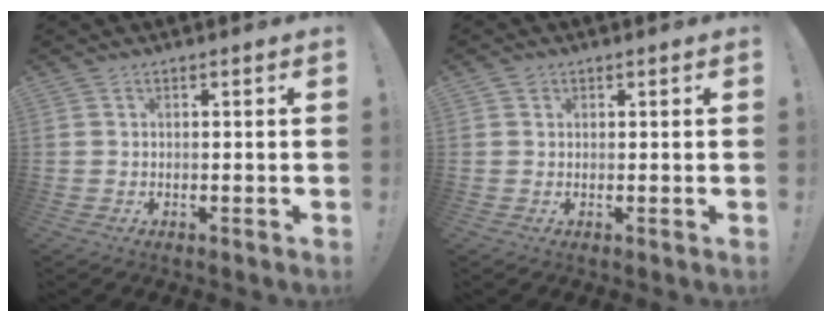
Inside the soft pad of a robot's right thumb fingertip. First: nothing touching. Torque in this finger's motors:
{"motor_torque": [0.13, 0.03, 0.41, -0.15, -0.01]}